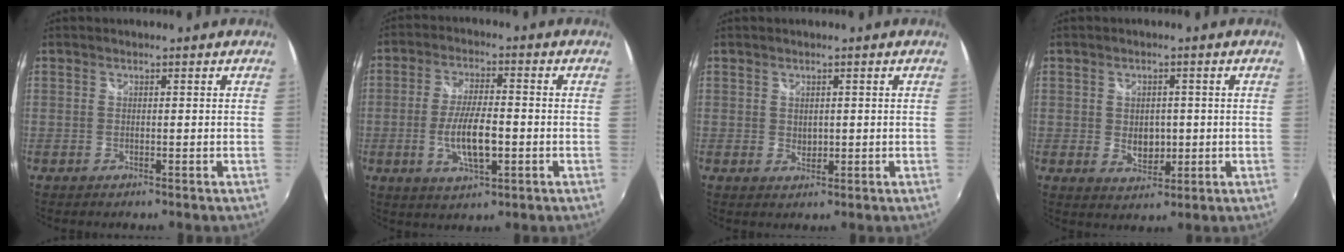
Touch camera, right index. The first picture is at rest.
{"total": 9.1, "force": [-2.2, 2.9, 8.4], "torque": [-0.162, -0.007, -0.037]}
{"total": 1.5, "force": [0.5, 1.3, 0.7], "torque": [-0.006, -0.001, 0.011]}
{"total": 4.9, "force": [-0.3, 3.7, 3.2], "torque": [-0.051, -0.006, 0.001]}